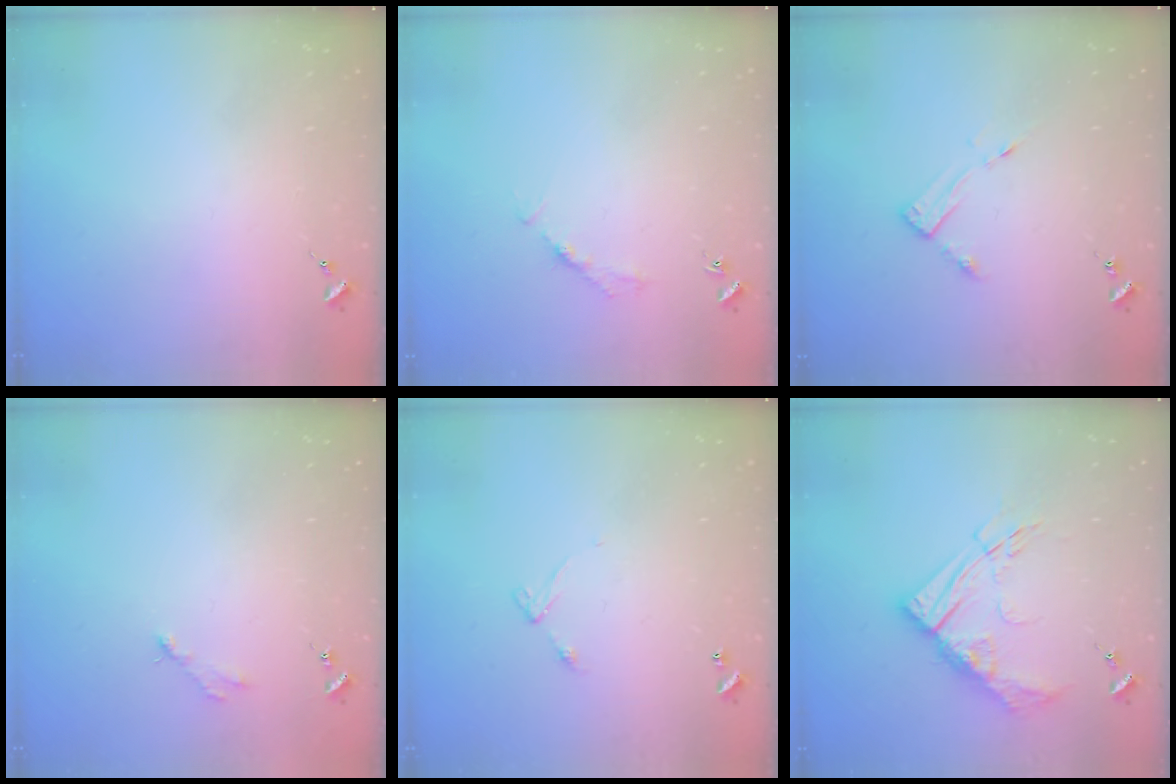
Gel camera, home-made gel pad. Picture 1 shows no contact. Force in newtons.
{"total": 2.7, "press": 2.7, "slide": 0.4}
{"total": 4.2, "press": 4.2, "slide": 0.5}
{"total": 2.8, "press": 2.8, "slide": 0.4}
{"total": 5.9, "press": 5.9, "slide": 0.6}
{"total": 15.4, "press": 15.3, "slide": 1.6}